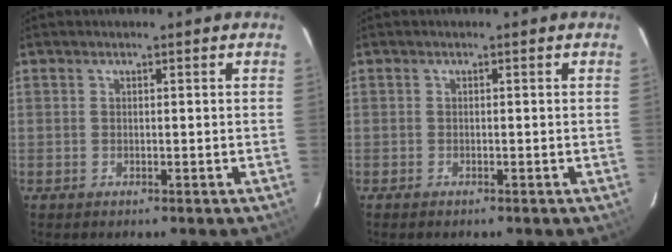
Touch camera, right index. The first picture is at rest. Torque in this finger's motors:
{"motor_torque": [0.05, 0.05, 0.00, 0.01]}